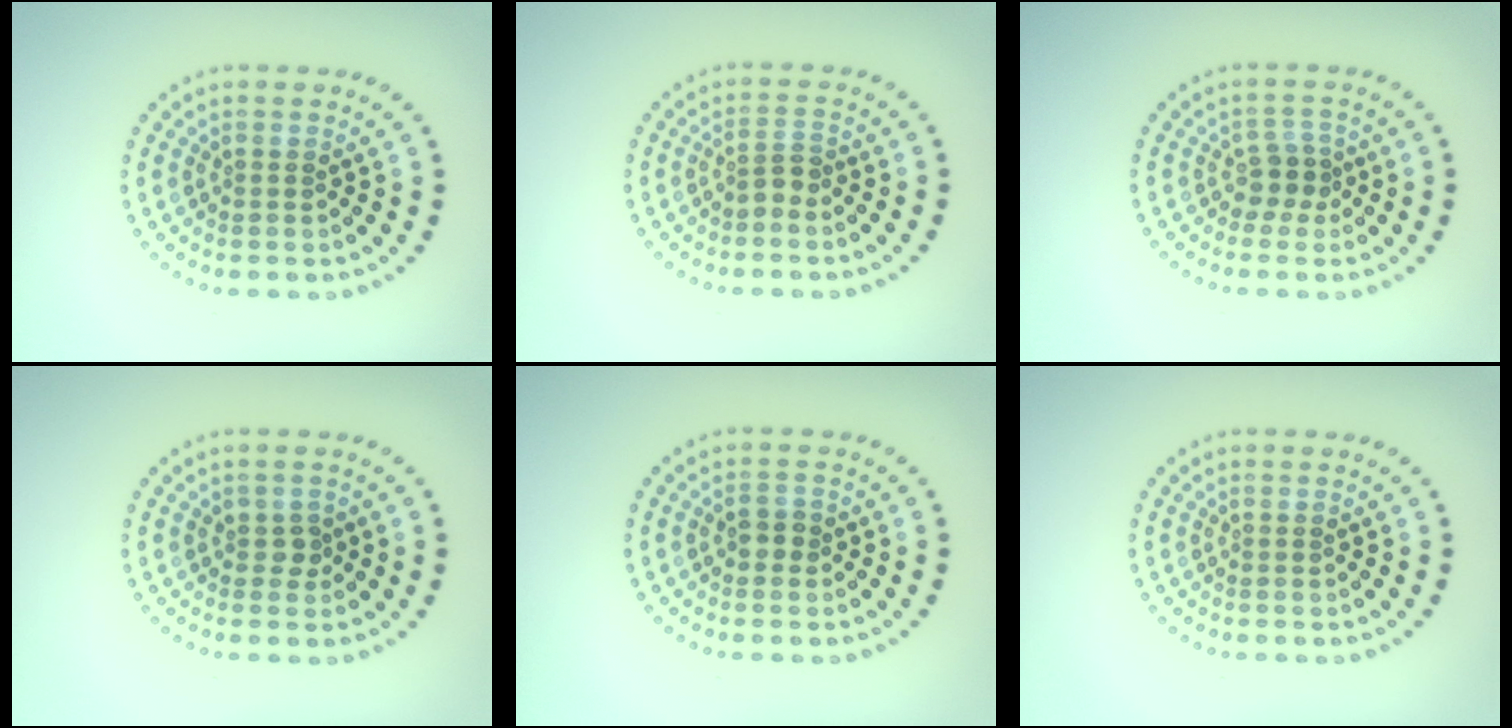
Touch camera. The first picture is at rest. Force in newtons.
{"total": 1.7, "press": 1.3, "slide": 1.0}
{"total": 2.0, "press": 1.6, "slide": 1.2}
{"total": 0.9, "press": 0.8, "slide": 0.3}
{"total": 1.3, "press": 1.3, "slide": 0.5}
{"total": 0.0}